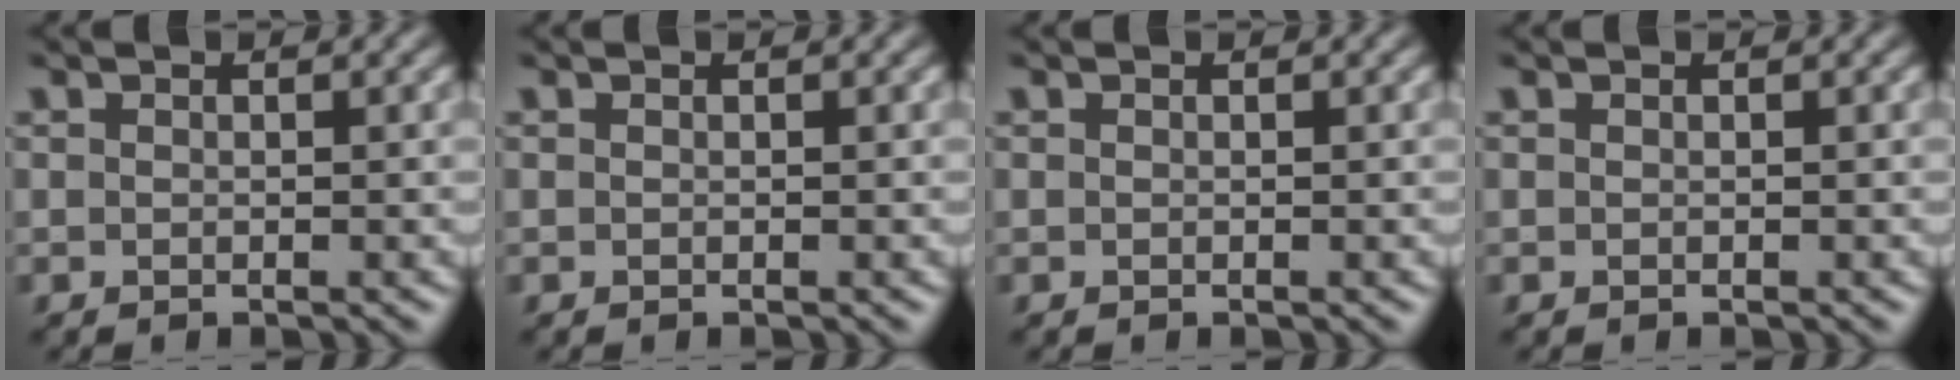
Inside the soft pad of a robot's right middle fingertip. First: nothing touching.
{"total": 0.0}
{"total": 0.0}
{"total": 0.0}